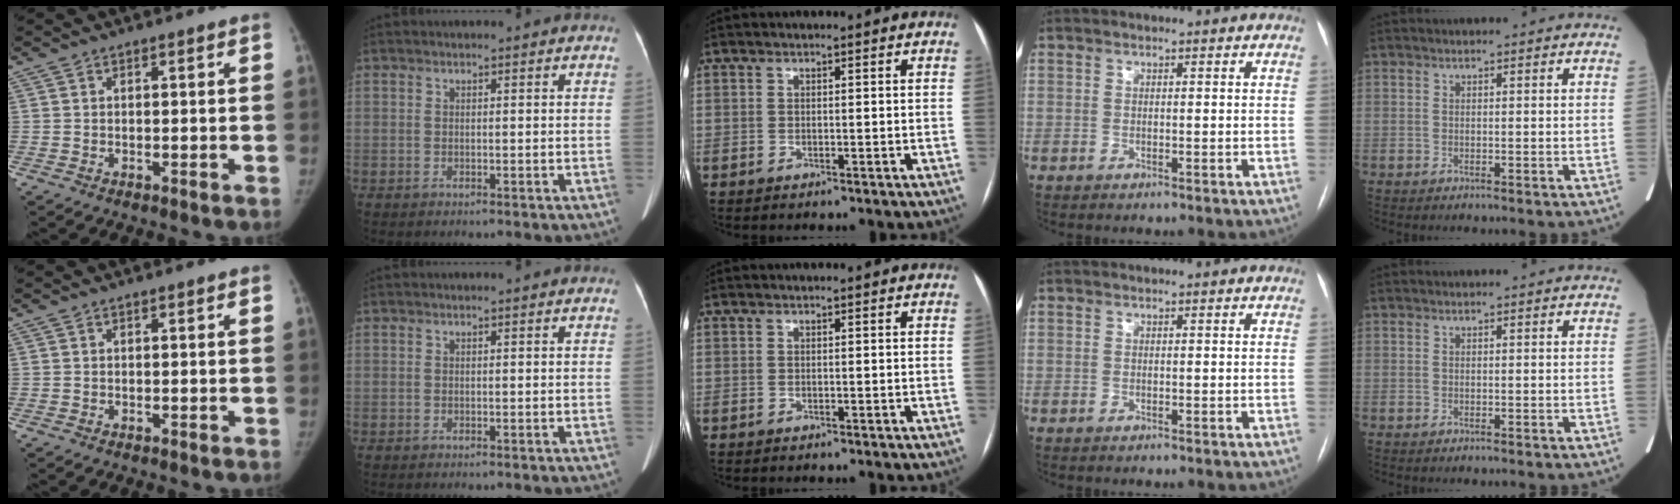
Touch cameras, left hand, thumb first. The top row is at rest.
{}